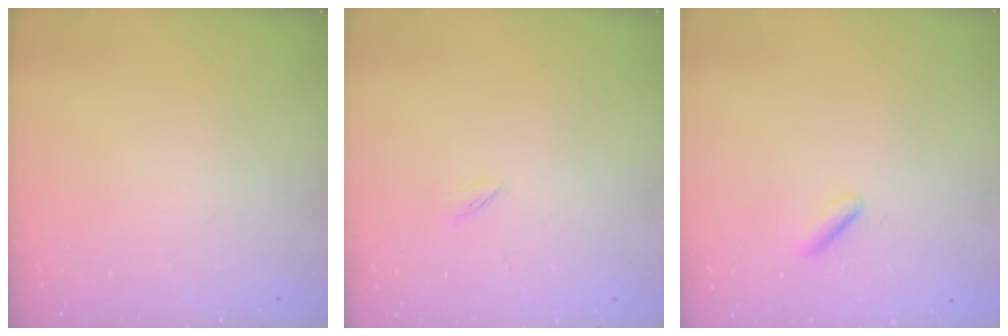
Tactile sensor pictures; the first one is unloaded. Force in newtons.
{"total": 1.7, "press": 1.5, "slide": 0.6}
{"total": 0.7, "press": 0.3, "slide": 0.6}